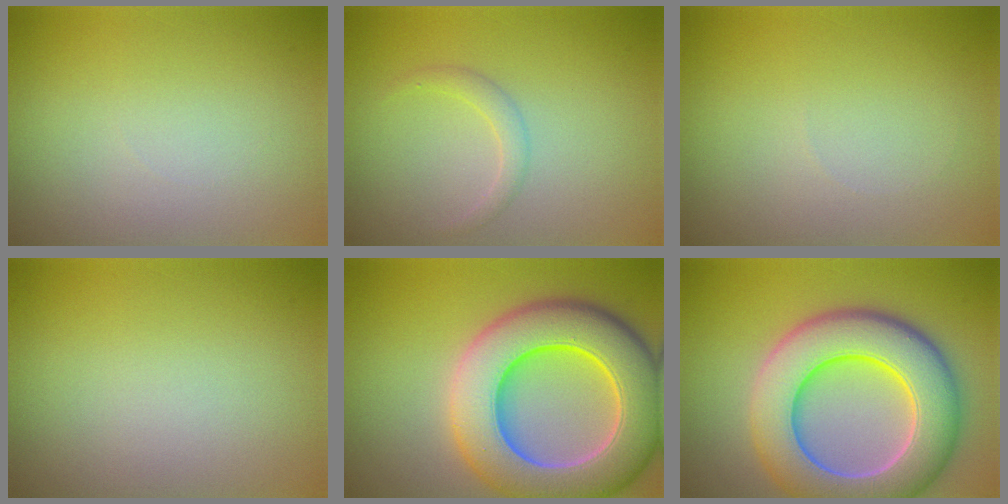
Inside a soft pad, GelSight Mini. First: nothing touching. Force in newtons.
{"total": 1.3, "press": 1.3, "slide": 0.2}
{"total": 0.0}
{"total": 0.0}
{"total": 12.1, "press": 12.1, "slide": 0.6}
{"total": 10.7, "press": 10.7, "slide": 0.8}